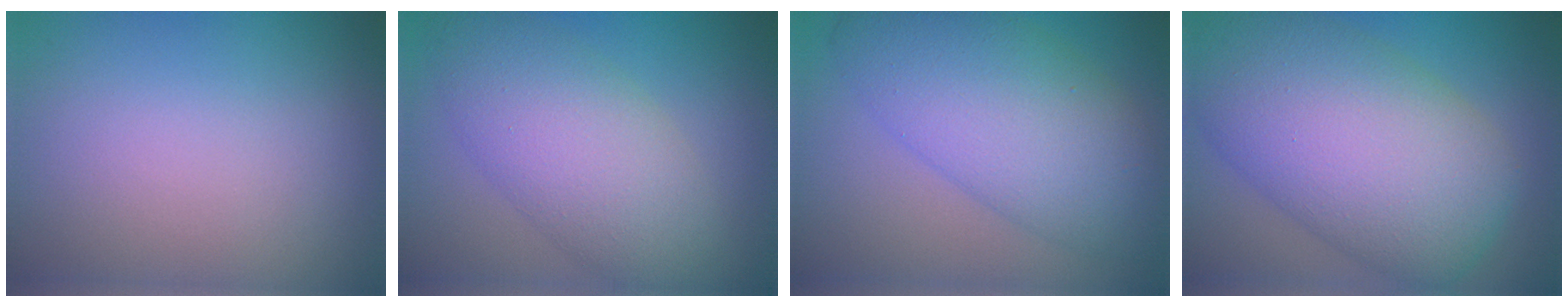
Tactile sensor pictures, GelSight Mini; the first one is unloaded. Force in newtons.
{"total": 7.0, "press": 7.0, "slide": 0.5}
{"total": 8.4, "press": 8.4, "slide": 0.2}
{"total": 12.8, "press": 12.8, "slide": 0.3}